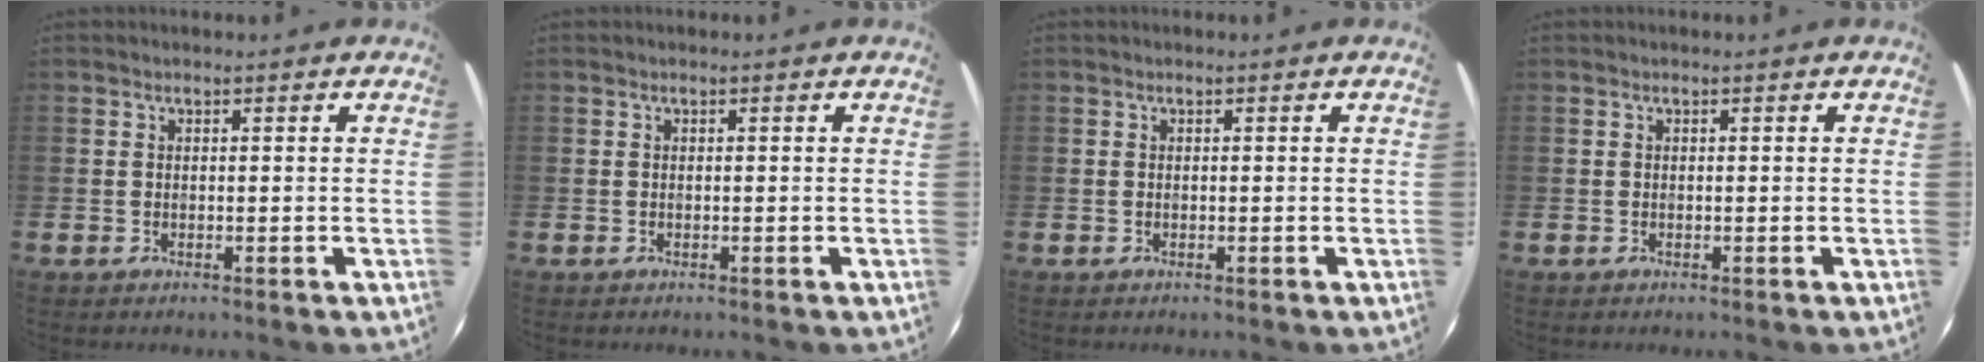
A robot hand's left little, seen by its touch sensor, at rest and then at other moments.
{"total": 0.0}
{"total": 0.0}
{"total": 0.0}